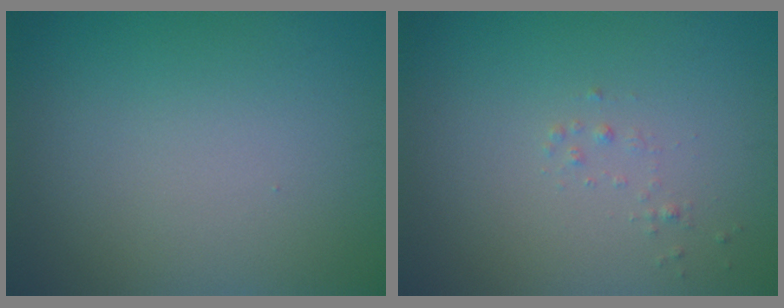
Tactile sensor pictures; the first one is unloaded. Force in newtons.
{"total": 0.6, "press": 0.6, "slide": 0.0}